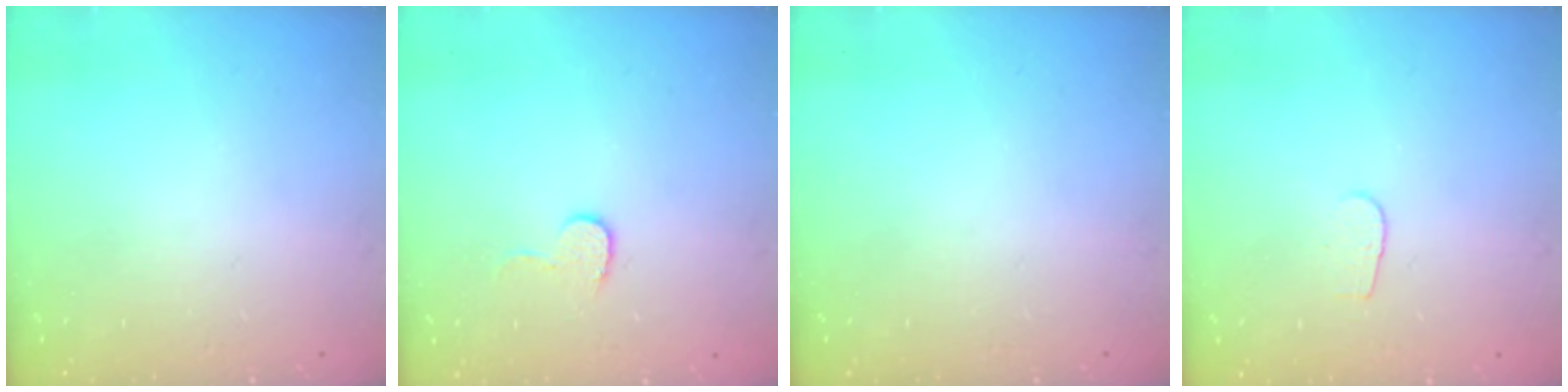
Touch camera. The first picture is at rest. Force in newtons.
{"total": 6.2, "press": 6.1, "slide": 0.6}
{"total": 0.0}
{"total": 3.1, "press": 3.1, "slide": 0.2}